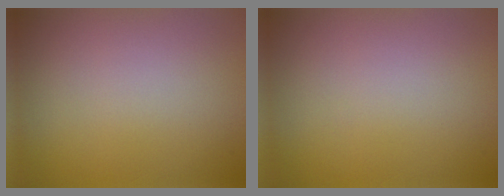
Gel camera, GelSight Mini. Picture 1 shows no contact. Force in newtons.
{"total": 0.0}